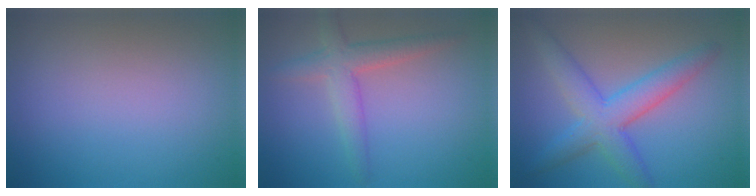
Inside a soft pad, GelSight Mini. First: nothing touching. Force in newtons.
{"total": 3.3, "press": 3.3, "slide": 0.2}
{"total": 5.4, "press": 5.4, "slide": 0.1}